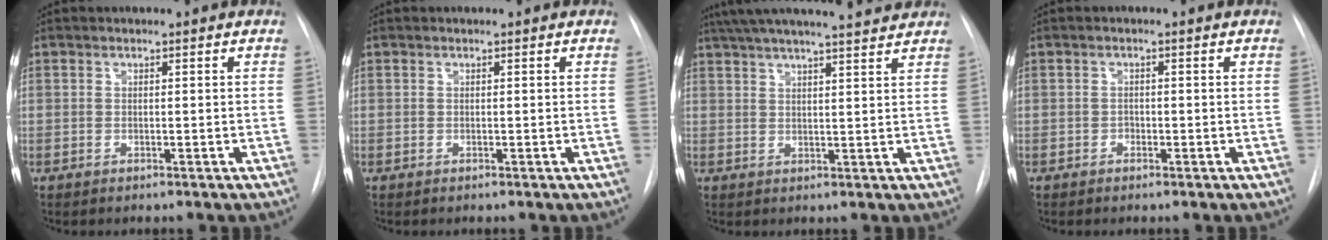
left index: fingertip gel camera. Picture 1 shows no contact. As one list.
[{"total": 0.0}, {"total": 16.7, "force": [15.0, 1.1, 7.3], "torque": [-0.125, 0.033, 0.208]}, {"total": 0.7, "force": [-0.4, 0.5, 0.3], "torque": [-0.002, 0.003, -0.008]}]